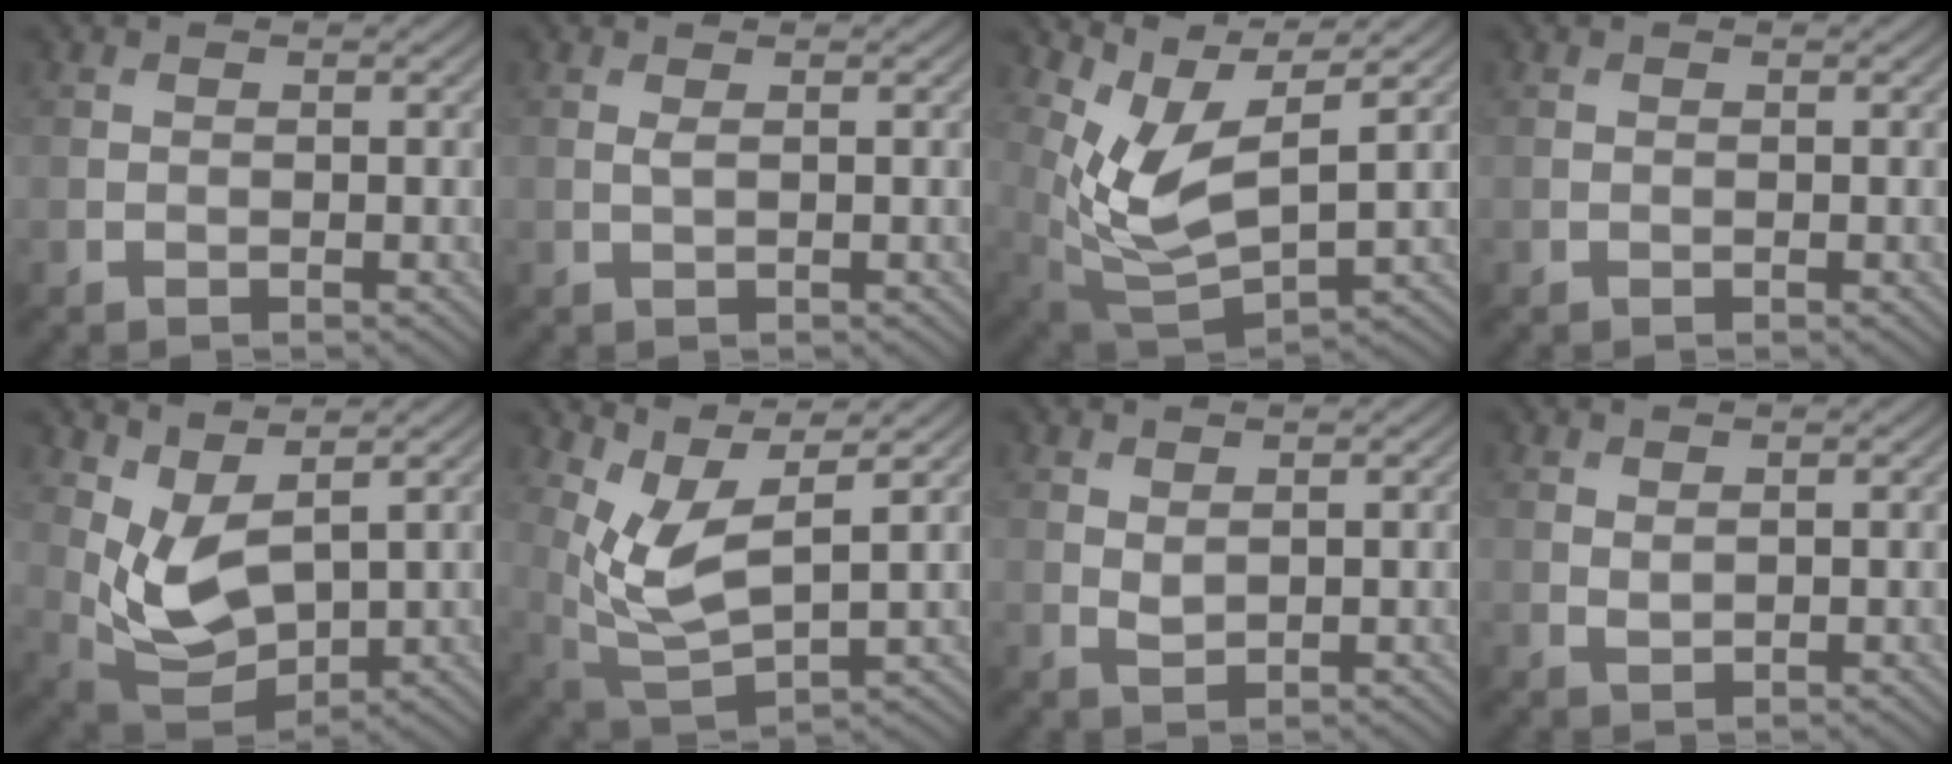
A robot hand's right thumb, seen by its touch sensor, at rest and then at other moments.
{"total": 0.7, "force": [0.3, 0.1, 0.6], "torque": [-0.017, 0.003, 0.005]}
{"total": 8.9, "force": [3.9, 3.4, 7.2], "torque": [-0.175, 0.000, 0.081]}
{"total": 0.0}
{"total": 7.2, "force": [3.3, 3.3, 5.4], "torque": [-0.133, -0.009, 0.073]}
{"total": 7.4, "force": [3.3, 2.5, 6.2], "torque": [-0.149, -0.006, 0.072]}
{"total": 1.4, "force": [1.0, 0.5, 0.8], "torque": [-0.022, -0.004, 0.024]}
{"total": 0.9, "force": [0.7, 0.3, 0.5], "torque": [-0.016, -0.004, 0.018]}